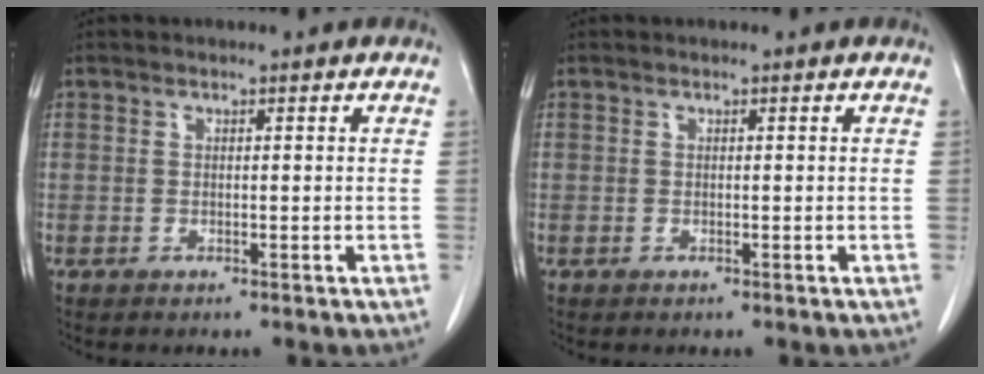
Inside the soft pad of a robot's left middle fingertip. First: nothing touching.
{"total": 0.0}